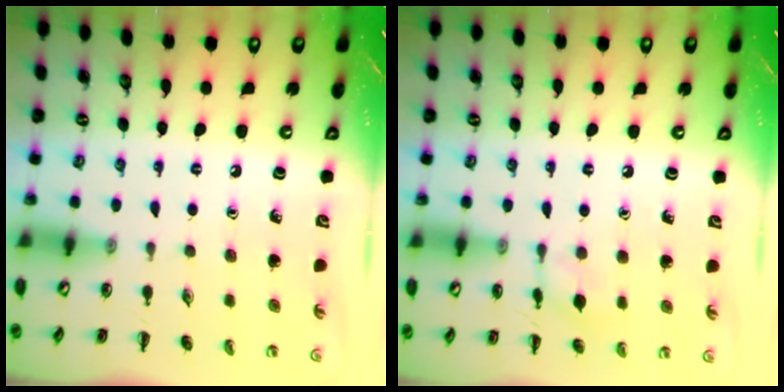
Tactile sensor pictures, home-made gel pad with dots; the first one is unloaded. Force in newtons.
{"total": 7.5, "press": 7.2, "slide": 1.9}